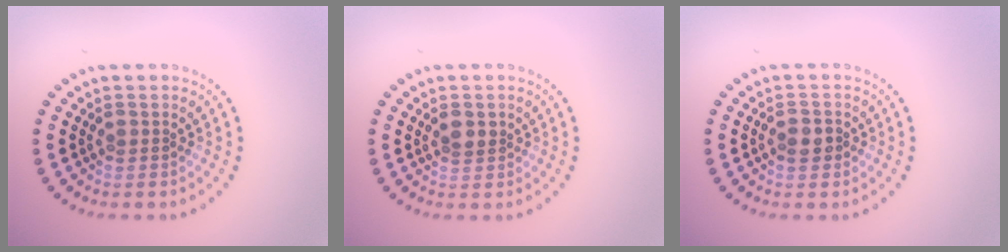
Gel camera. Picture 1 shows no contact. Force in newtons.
{"total": 1.4, "press": 1.3, "slide": 0.7}
{"total": 1.5, "press": 1.5, "slide": 0.4}